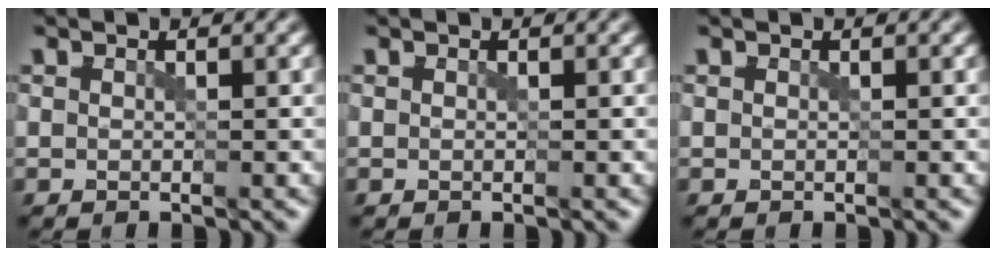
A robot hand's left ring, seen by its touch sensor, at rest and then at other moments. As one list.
[{"total": 0.0}, {"total": 0.0}]